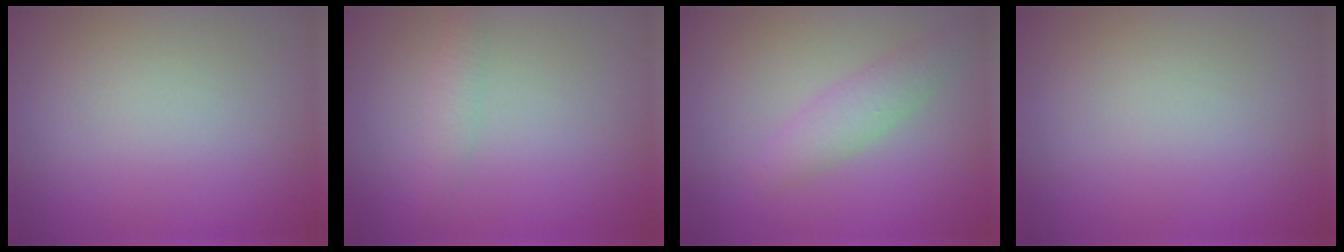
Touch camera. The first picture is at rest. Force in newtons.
{"total": 1.6, "press": 1.6, "slide": 0.0}
{"total": 2.5, "press": 2.5, "slide": 0.0}
{"total": 0.0}